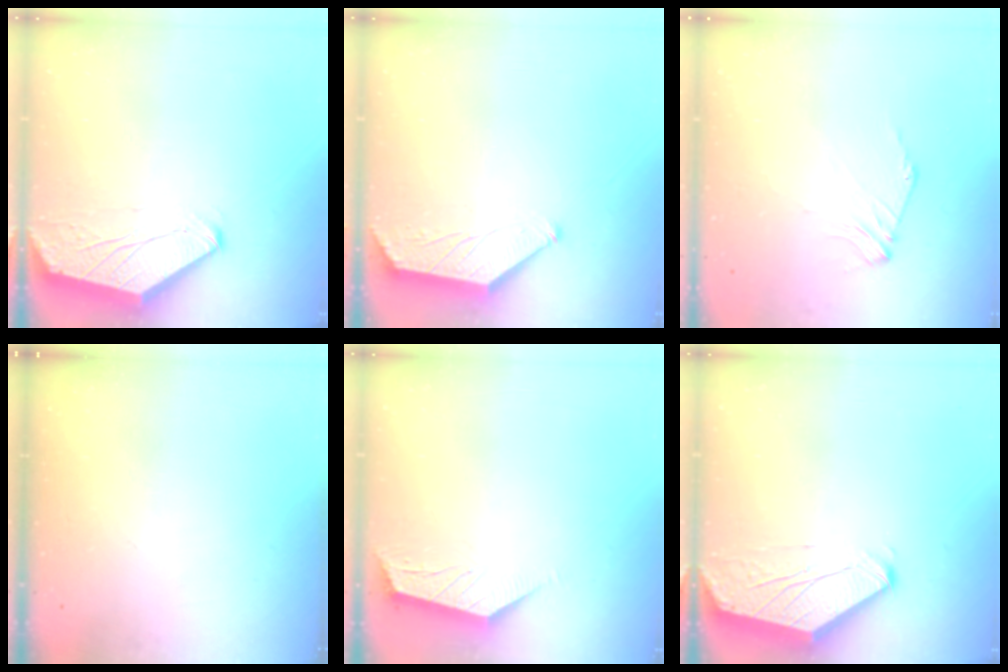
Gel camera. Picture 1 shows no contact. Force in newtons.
{"total": 1.6, "press": 1.6, "slide": 0.2}
{"total": 2.1, "press": 2.0, "slide": 0.5}
{"total": 0.0}
{"total": 2.0, "press": 2.0, "slide": 0.4}
{"total": 0.0}